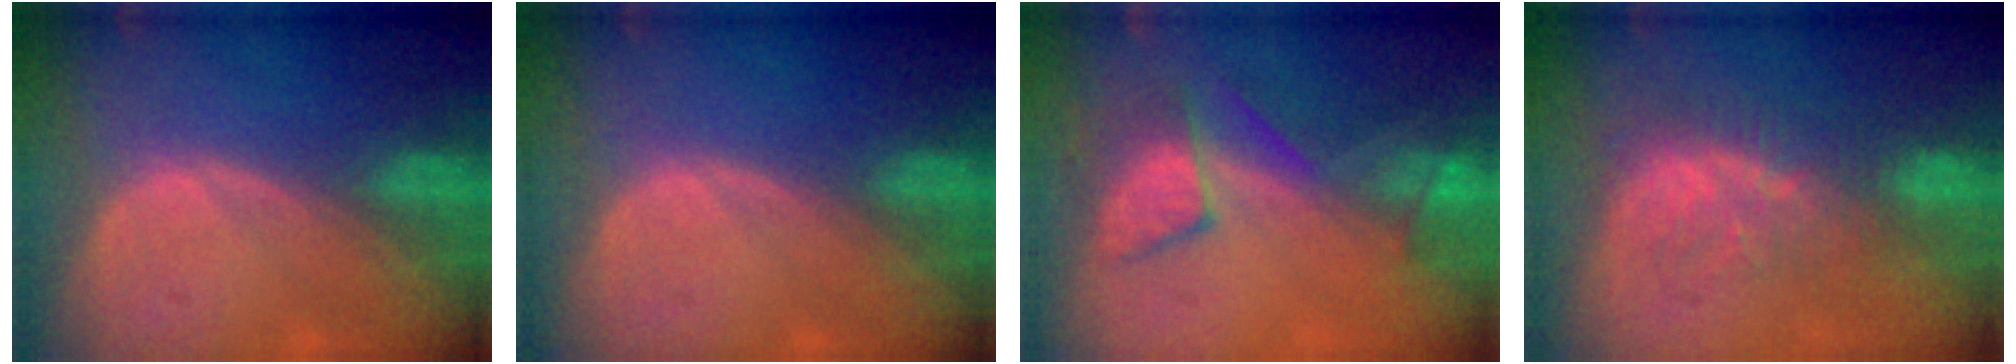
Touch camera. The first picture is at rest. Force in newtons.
{"total": 0.0}
{"total": 7.6, "press": 7.2, "slide": 2.4}
{"total": 7.9, "press": 7.4, "slide": 2.6}